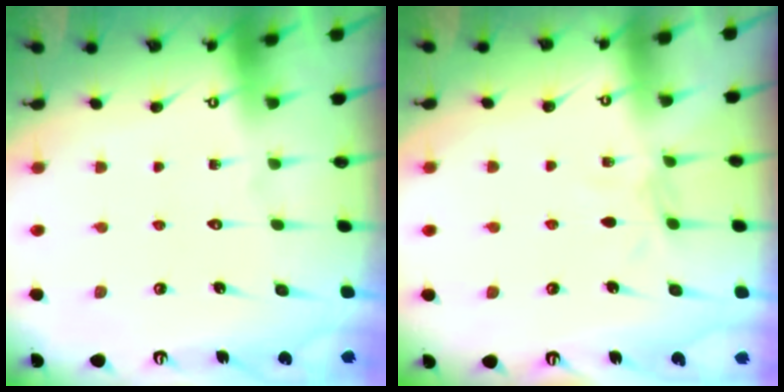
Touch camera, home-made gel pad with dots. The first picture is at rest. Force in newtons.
{"total": 3.8, "press": 3.7, "slide": 0.5}